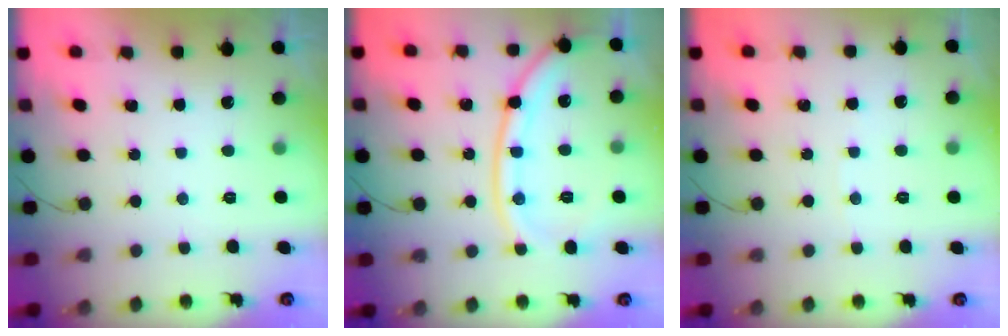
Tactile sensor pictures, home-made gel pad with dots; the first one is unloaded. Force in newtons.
{"total": 14.7, "press": 14.6, "slide": 1.7}
{"total": 1.6, "press": 1.6, "slide": 0.2}